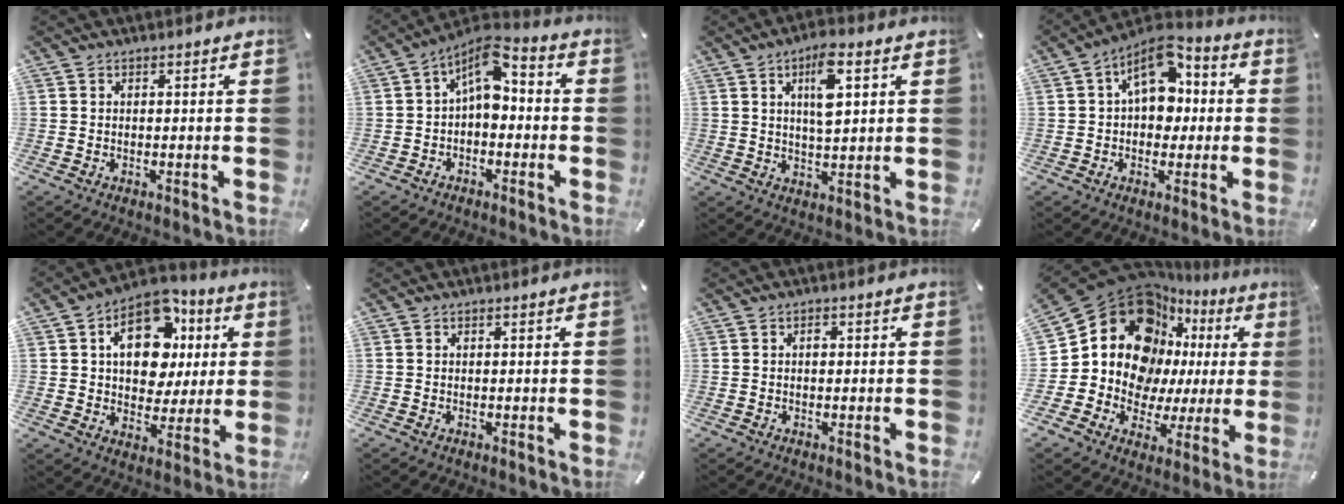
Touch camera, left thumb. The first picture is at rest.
{"total": 8.1, "force": [0.9, 5.0, 6.4], "torque": [-0.111, -0.008, 0.014]}
{"total": 8.7, "force": [3.4, 3.1, 7.4], "torque": [-0.119, -0.006, 0.051]}
{"total": 14.0, "force": [3.7, 9.9, 9.3], "torque": [-0.136, -0.016, 0.068]}
{"total": 15.9, "force": [5.1, 11.3, 9.9], "torque": [-0.148, -0.010, 0.097]}
{"total": 0.0}
{"total": 1.0, "force": [0.1, 0.7, 0.7], "torque": [-0.007, -0.001, -0.001]}
{"total": 19.8, "force": [6.4, 15.4, 10.7], "torque": [-0.189, -0.069, 0.122]}